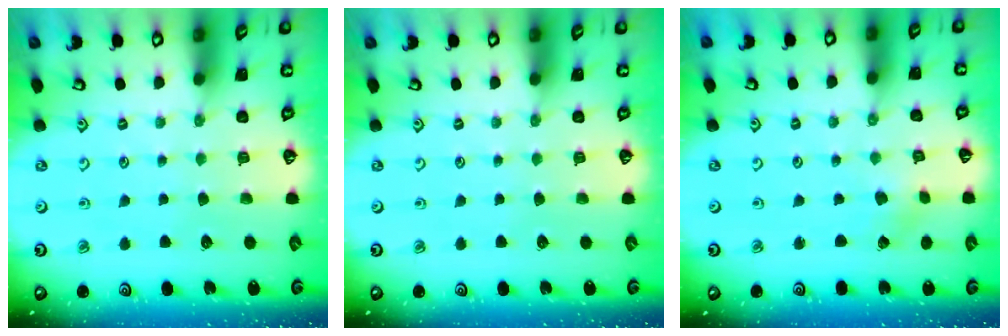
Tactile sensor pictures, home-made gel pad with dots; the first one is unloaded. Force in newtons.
{"total": 0.0}
{"total": 0.5, "press": 0.5, "slide": 0.1}